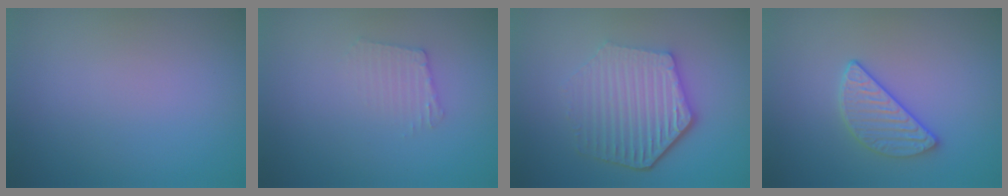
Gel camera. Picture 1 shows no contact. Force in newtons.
{"total": 1.7, "press": 1.7, "slide": 0.2}
{"total": 6.1, "press": 4.5, "slide": 4.0}
{"total": 2.9, "press": 2.6, "slide": 1.3}